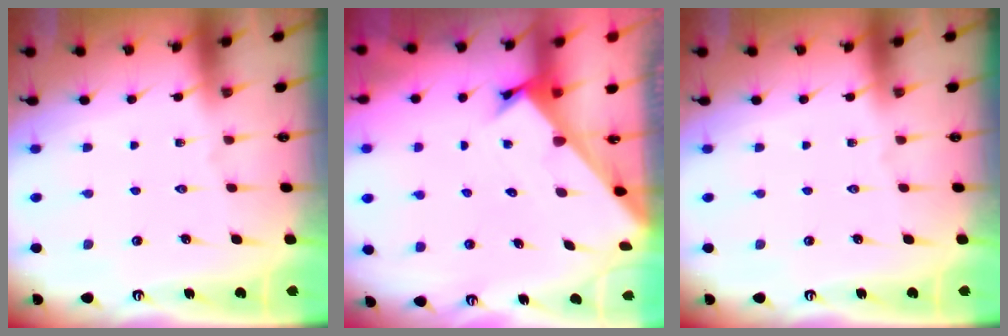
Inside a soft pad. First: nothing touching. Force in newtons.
{"total": 2.3, "press": 2.3, "slide": 0.2}
{"total": 0.0}